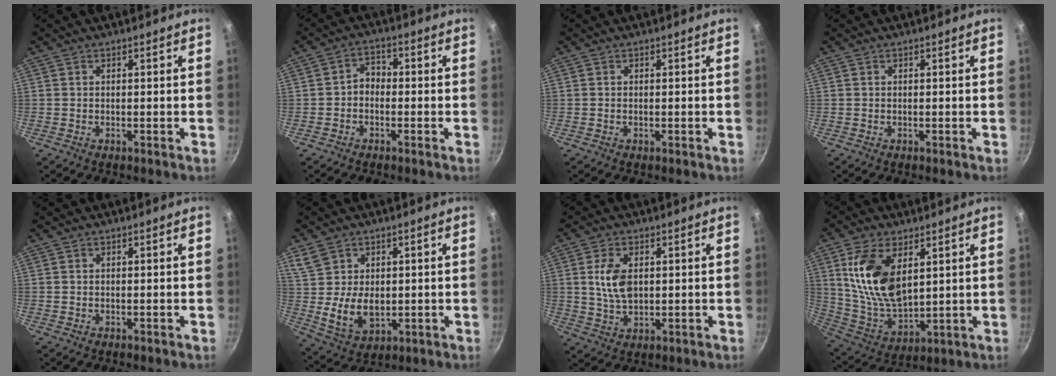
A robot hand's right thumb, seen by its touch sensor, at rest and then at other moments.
{"total": 3.4, "force": [-1.0, 2.6, 2.0], "torque": [-0.017, 0.020, -0.026]}
{"total": 0.0}
{"total": 0.0}
{"total": 0.0}
{"total": 9.4, "force": [1.2, 6.8, 6.3], "torque": [-0.098, -0.022, 0.034]}
{"total": 7.2, "force": [1.3, 4.3, 5.7], "torque": [-0.101, -0.007, 0.026]}
{"total": 15.8, "force": [5.1, 8.7, 12.2], "torque": [-0.221, -0.032, 0.110]}